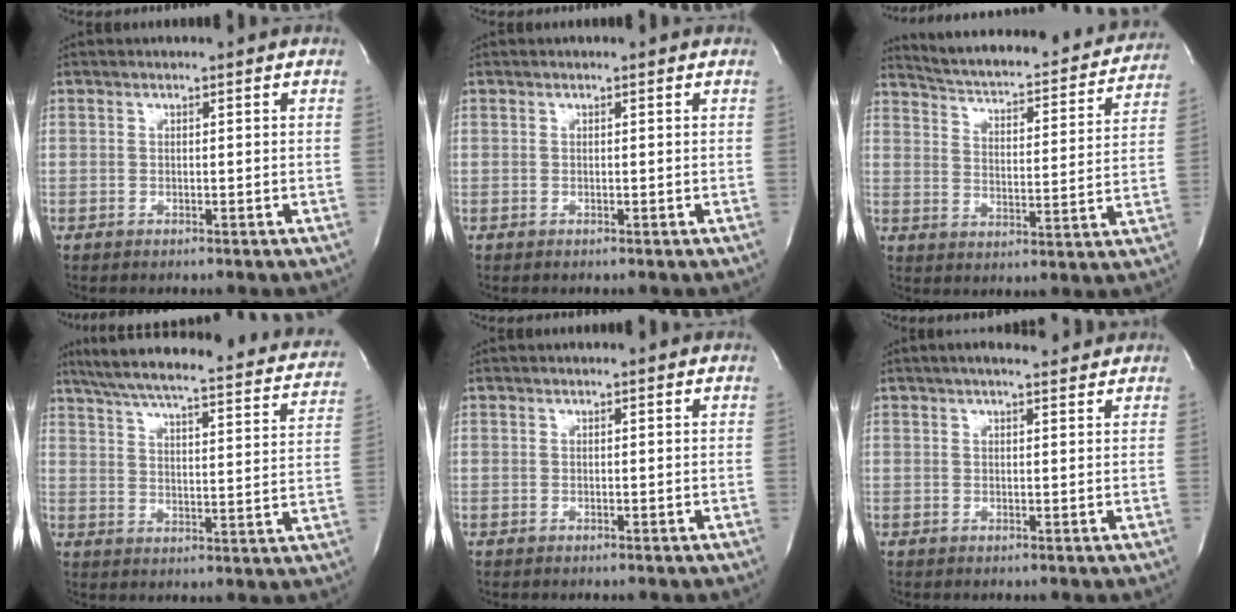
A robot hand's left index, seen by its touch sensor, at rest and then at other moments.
{"total": 0.0}
{"total": 22.5, "force": [21.0, 4.1, 7.0], "torque": [-0.109, -0.031, 0.269]}
{"total": 29.5, "force": [25.5, 4.6, 14.0], "torque": [-0.222, -0.026, 0.310]}
{"total": 0.0}
{"total": 5.4, "force": [4.6, 1.1, 2.5], "torque": [-0.040, 0.021, 0.063]}